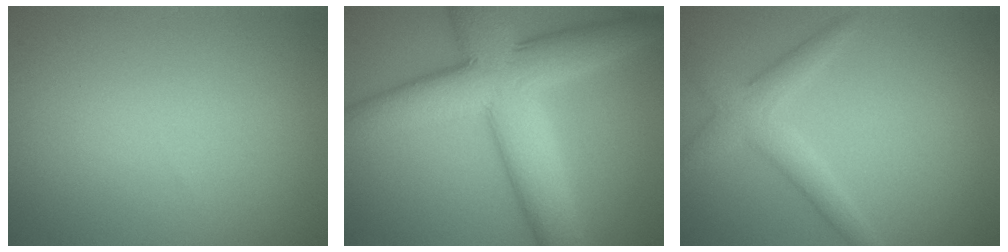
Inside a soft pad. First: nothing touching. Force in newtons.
{"total": 10.2, "press": 10.2, "slide": 0.1}
{"total": 2.9, "press": 2.9, "slide": 0.2}